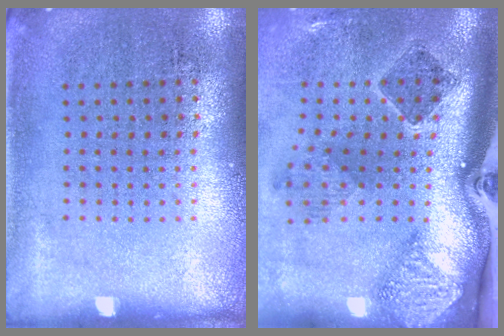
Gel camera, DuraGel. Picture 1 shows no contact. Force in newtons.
{"total": 2.8, "press": 1.8, "slide": 2.1}